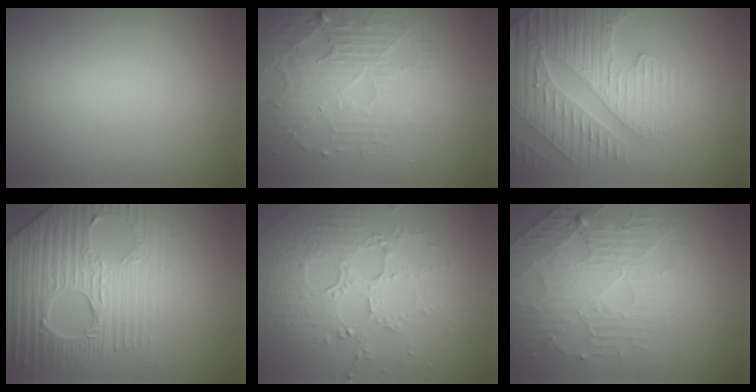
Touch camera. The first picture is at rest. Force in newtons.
{"total": 3.9, "press": 3.5, "slide": 1.6}
{"total": 5.0, "press": 4.8, "slide": 1.2}
{"total": 6.7, "press": 5.5, "slide": 4.0}
{"total": 5.3, "press": 3.7, "slide": 3.9}
{"total": 4.3, "press": 3.7, "slide": 2.2}